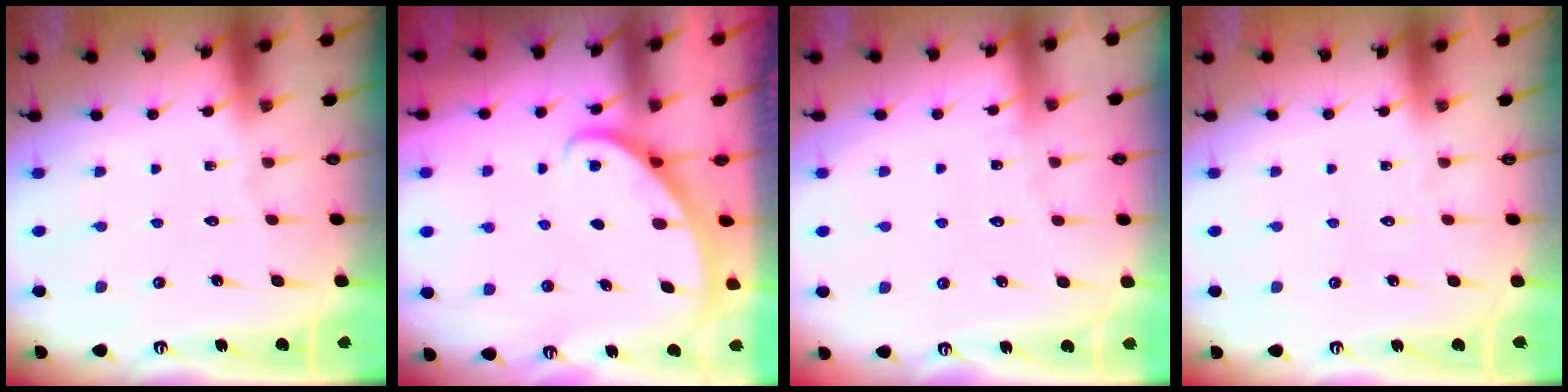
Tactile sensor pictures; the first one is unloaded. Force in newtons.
{"total": 2.3, "press": 2.3, "slide": 0.2}
{"total": 2.5, "press": 2.5, "slide": 0.3}
{"total": 0.0}